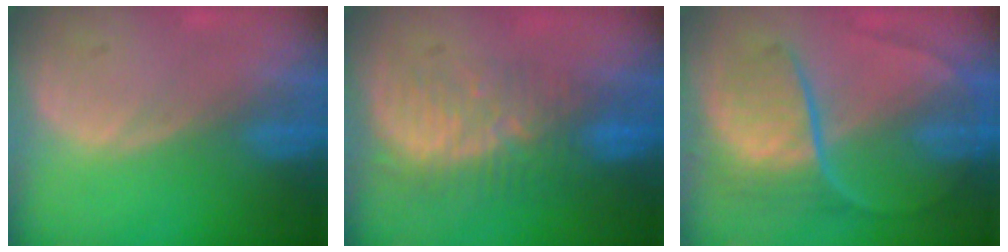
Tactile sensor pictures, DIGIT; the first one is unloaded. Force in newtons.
{"total": 8.3, "press": 7.8, "slide": 2.8}
{"total": 8.8, "press": 7.6, "slide": 4.5}